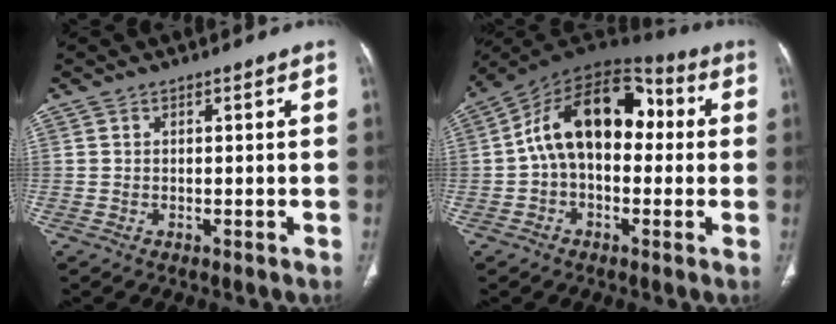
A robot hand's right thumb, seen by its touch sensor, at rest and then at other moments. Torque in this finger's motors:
{"motor_torque": [2.43, 2.58, 1.71, -0.48, 0.34]}